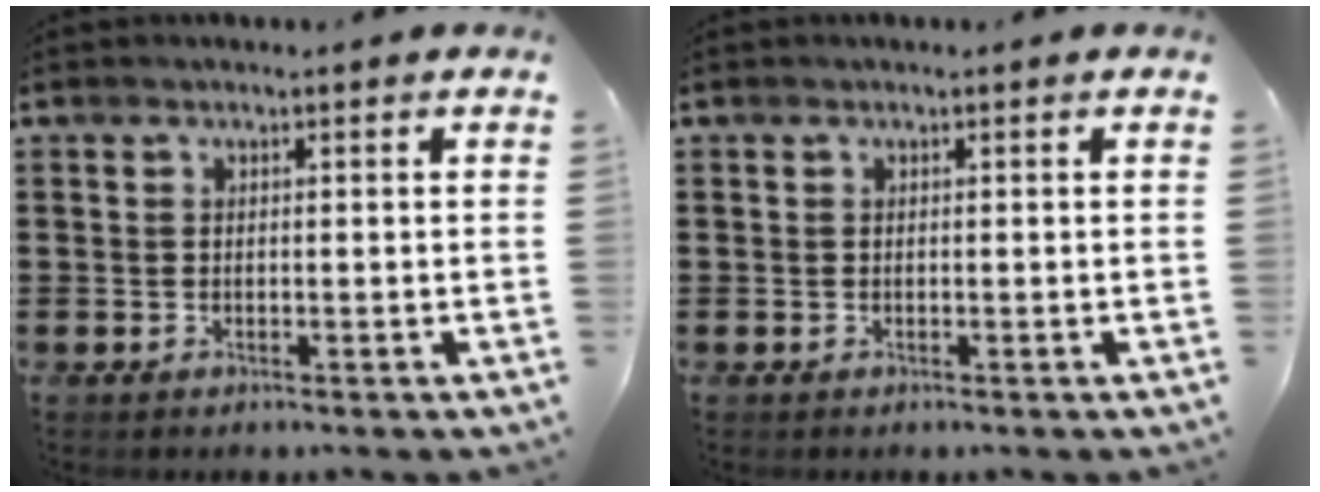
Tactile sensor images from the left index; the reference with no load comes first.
{"total": 0.0}